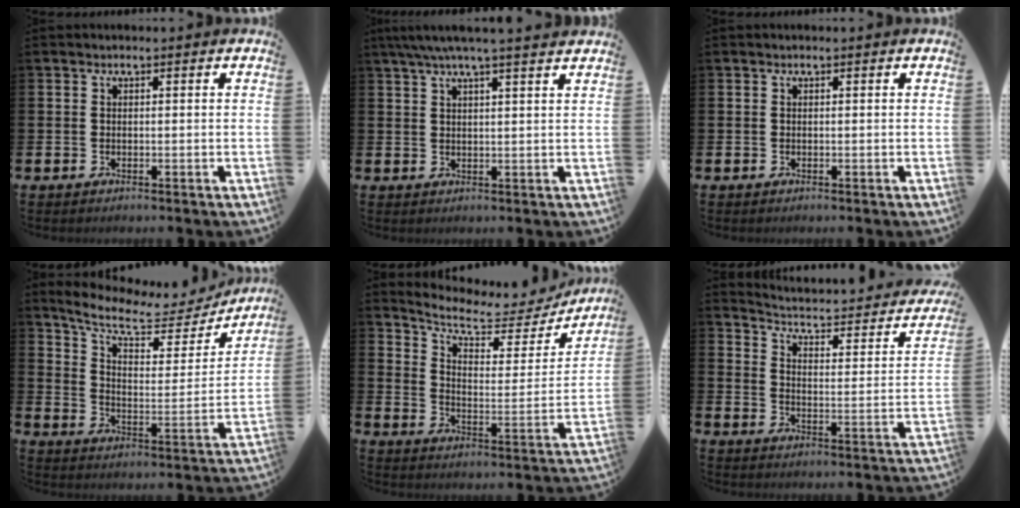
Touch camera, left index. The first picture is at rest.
{"total": 4.7, "force": [4.1, -0.2, 2.4], "torque": [-0.061, -0.006, 0.076]}
{"total": 0.0}
{"total": 8.5, "force": [7.2, 2.6, 3.6], "torque": [-0.090, -0.052, 0.115]}
{"total": 6.7, "force": [5.9, 2.1, 2.4], "torque": [-0.065, -0.052, 0.091]}
{"total": 3.7, "force": [3.0, 1.3, 1.6], "torque": [-0.053, -0.030, 0.039]}